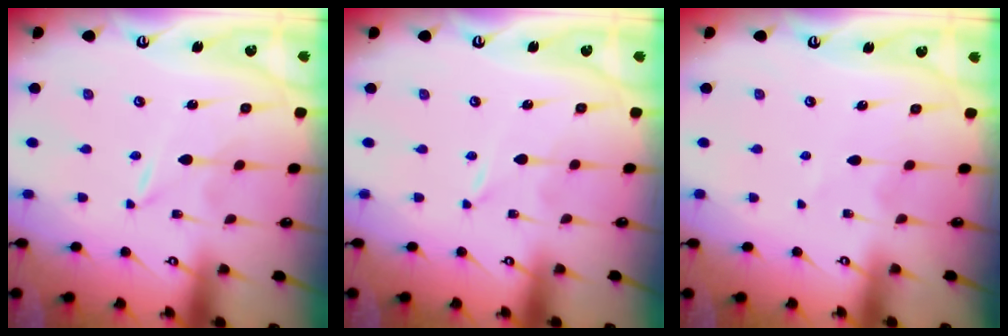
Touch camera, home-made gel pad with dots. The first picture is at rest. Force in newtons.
{"total": 0.0}
{"total": 1.5, "press": 1.5, "slide": 0.3}